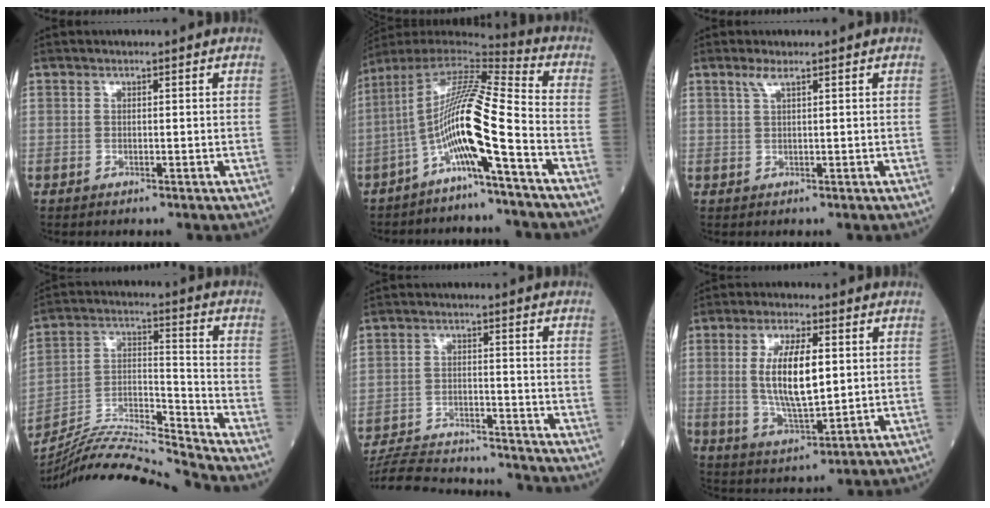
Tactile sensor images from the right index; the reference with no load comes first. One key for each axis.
{"total": 13.3, "fx": -5.0, "fy": -0.3, "fz": 12.3, "tx": -0.233, "ty": 0.012, "tz": -0.101}
{"total": 1.7, "fx": 1.2, "fy": 0.0, "fz": 1.3, "tx": -0.034, "ty": 0.005, "tz": 0.025}
{"total": 16.6, "fx": -16.0, "fy": -1.8, "fz": 4.1, "tx": -0.076, "ty": 0.018, "tz": -0.288}
{"total": 17.6, "fx": -16.9, "fy": 2.0, "fz": 4.6, "tx": -0.102, "ty": -0.007, "tz": -0.251}
{"total": 10.7, "fx": 1.6, "fy": 3.1, "fz": 10.1, "tx": -0.201, "ty": -0.003, "tz": 0.033}